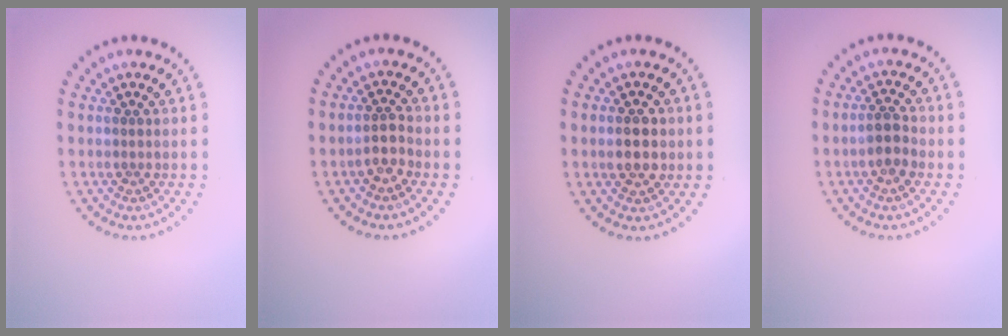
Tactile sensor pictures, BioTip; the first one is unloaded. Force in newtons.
{"total": 1.6, "press": 1.4, "slide": 0.9}
{"total": 2.9, "press": 2.9, "slide": 0.2}
{"total": 1.9, "press": 1.8, "slide": 0.7}